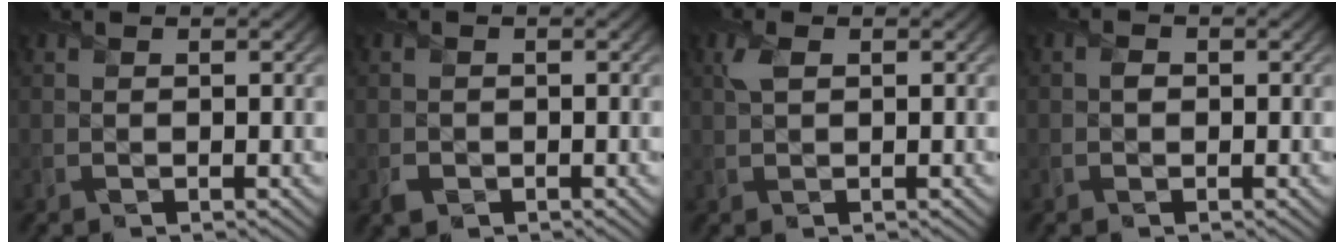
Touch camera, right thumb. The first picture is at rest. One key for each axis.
{"total": 1.4, "fx": -0.7, "fy": 1.2, "fz": 0.4, "tx": -0.006, "ty": -0.007, "tz": -0.015}
{"total": 1.5, "fx": 0.6, "fy": 0.6, "fz": 1.2, "tx": -0.033, "ty": 0.004, "tz": 0.009}
{"total": 0.8, "fx": -0.1, "fy": 0.7, "fz": 0.3, "tx": -0.005, "ty": -0.002, "tz": -0.006}